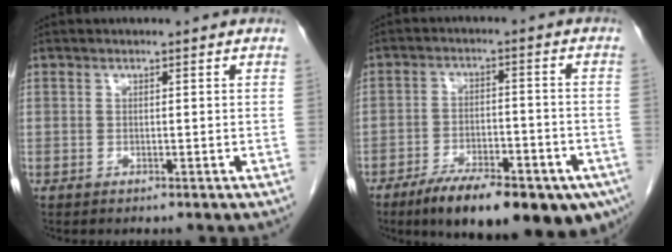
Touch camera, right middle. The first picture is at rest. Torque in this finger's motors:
{"motor_torque": [1.08, -1.06, 0.28, 0.09]}